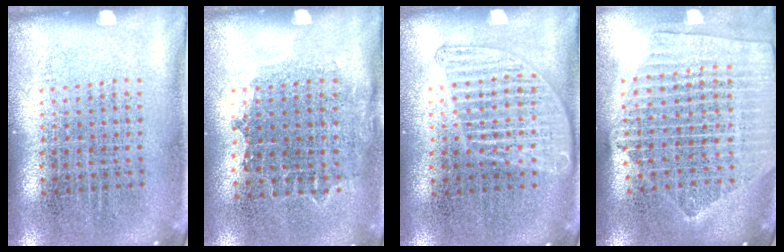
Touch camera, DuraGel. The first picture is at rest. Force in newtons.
{"total": 0.8, "press": 0.7, "slide": 0.4}
{"total": 1.2, "press": 1.2, "slide": 0.1}
{"total": 2.3, "press": 2.1, "slide": 1.1}